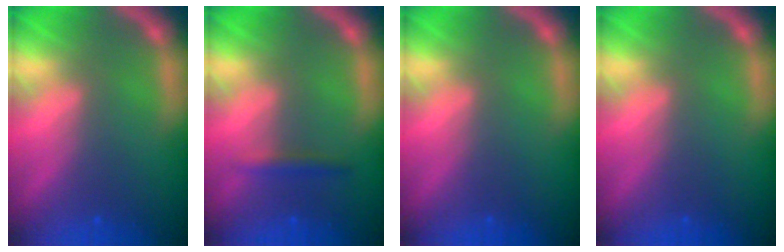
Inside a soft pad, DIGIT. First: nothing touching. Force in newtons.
{"total": 1.4}
{"total": 0.0}
{"total": 0.0}